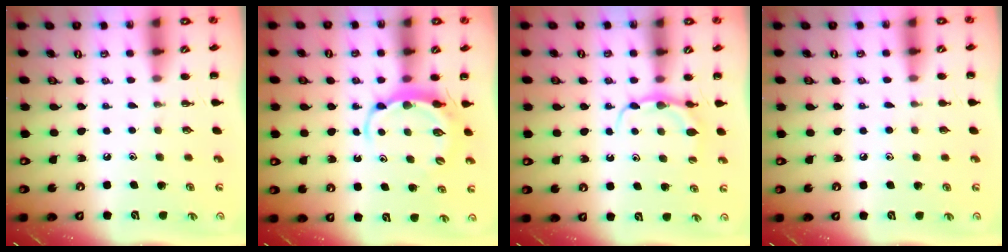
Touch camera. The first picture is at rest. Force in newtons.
{"total": 5.5, "press": 5.5, "slide": 0.7}
{"total": 5.9, "press": 5.9, "slide": 0.3}
{"total": 3.8, "press": 3.5, "slide": 1.4}